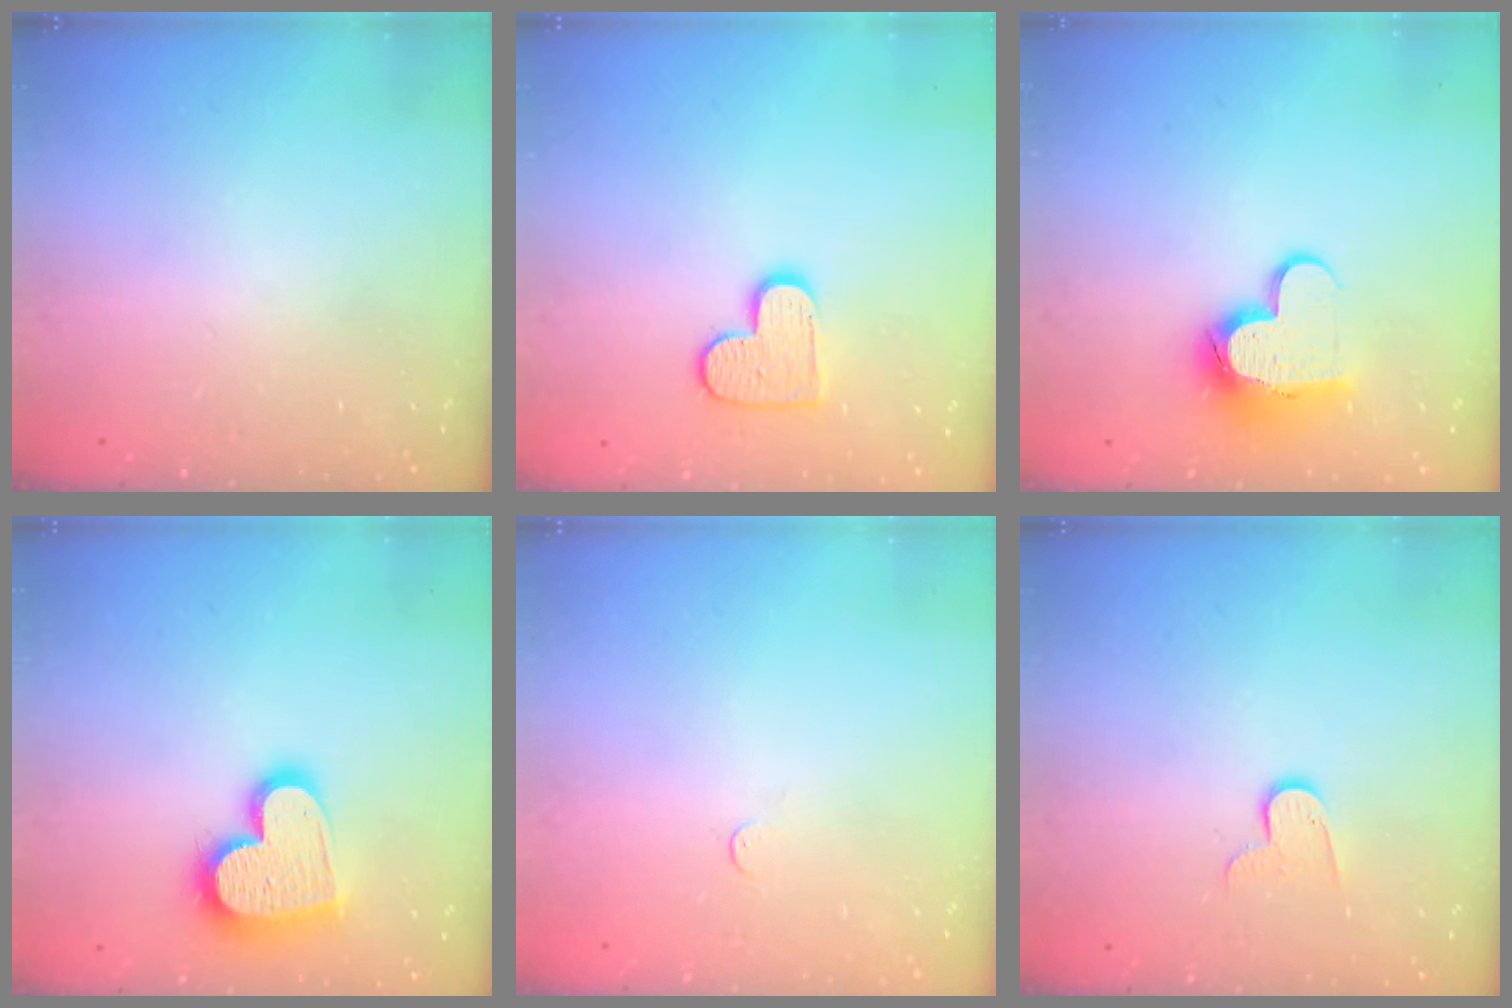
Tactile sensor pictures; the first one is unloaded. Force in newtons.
{"total": 10.6, "press": 10.6, "slide": 0.7}
{"total": 11.7, "press": 11.7, "slide": 1.0}
{"total": 16.7, "press": 16.7, "slide": 1.0}
{"total": 3.2, "press": 3.2, "slide": 0.2}
{"total": 7.2, "press": 7.2, "slide": 0.3}